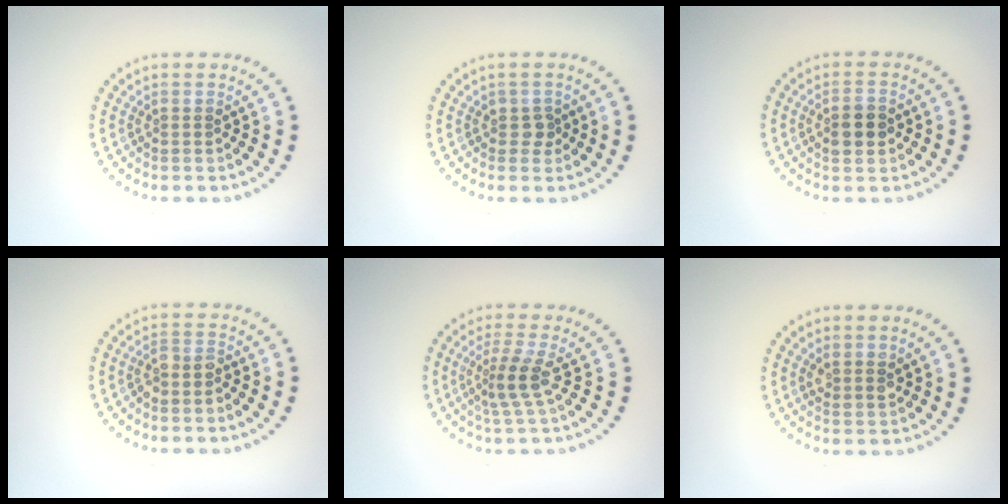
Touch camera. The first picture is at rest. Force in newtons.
{"total": 1.0, "press": 0.9, "slide": 0.4}
{"total": 2.9, "press": 2.9, "slide": 0.2}
{"total": 1.7, "press": 1.5, "slide": 0.8}
{"total": 2.5, "press": 1.7, "slide": 1.8}
{"total": 1.7, "press": 1.5, "slide": 0.8}